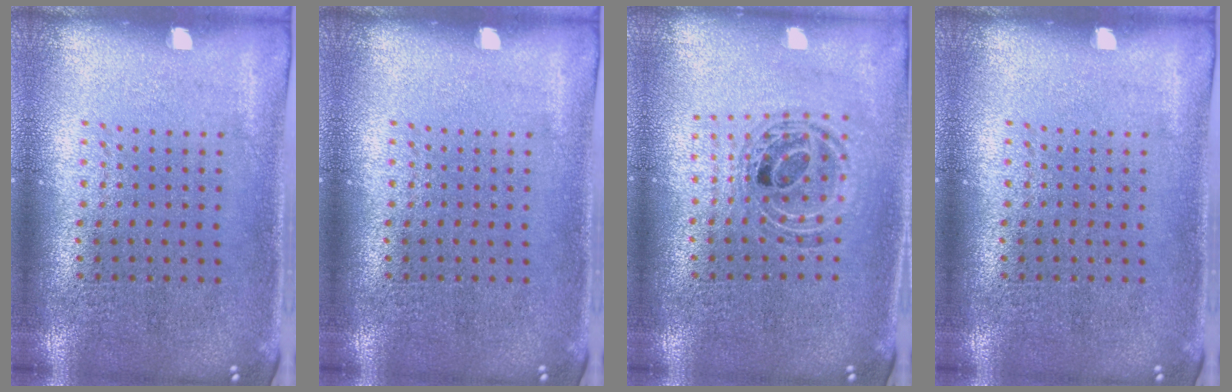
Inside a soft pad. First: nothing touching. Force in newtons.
{"total": 0.0}
{"total": 0.7, "press": 0.7, "slide": 0.1}
{"total": 0.0}